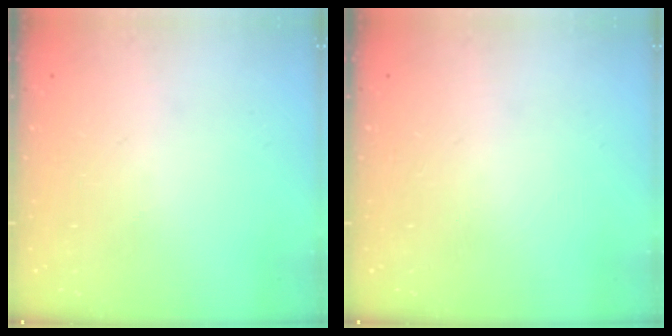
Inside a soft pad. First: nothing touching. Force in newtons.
{"total": 0.0}